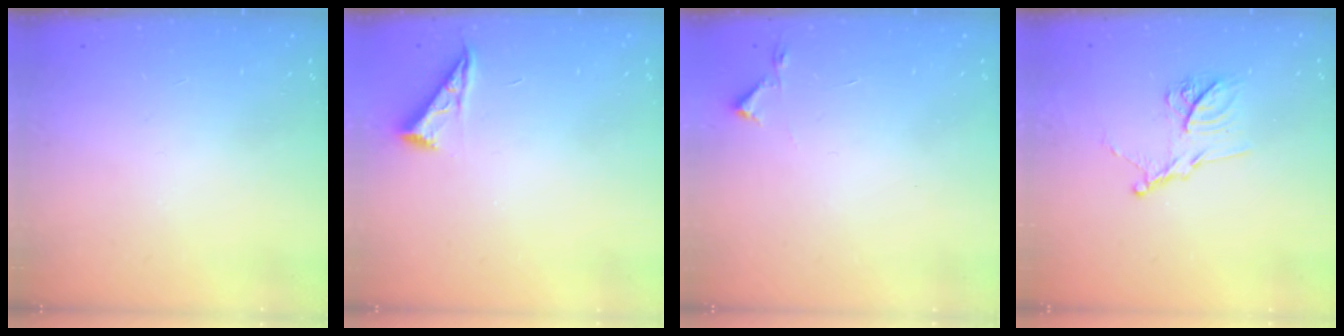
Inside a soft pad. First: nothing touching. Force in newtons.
{"total": 5.0, "press": 5.0, "slide": 0.7}
{"total": 2.7, "press": 2.6, "slide": 0.4}
{"total": 12.6, "press": 12.5, "slide": 0.9}